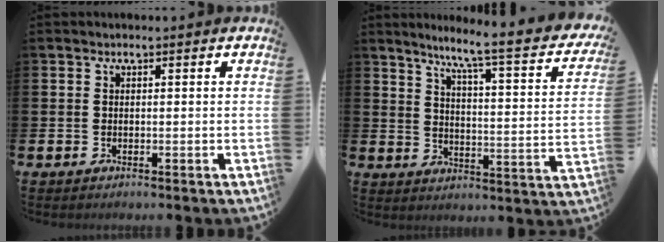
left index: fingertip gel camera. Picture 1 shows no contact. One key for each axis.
{"total": 6.9, "fx": 5.4, "fy": 0.4, "fz": 4.2, "tx": -0.084, "ty": -0.051, "tz": 0.077}